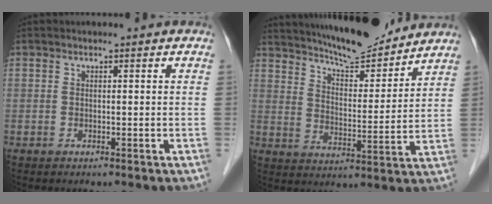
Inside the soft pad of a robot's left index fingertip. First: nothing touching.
{"total": 13.4, "force": [12.4, 1.6, 4.7], "torque": [-0.077, -0.003, 0.193]}